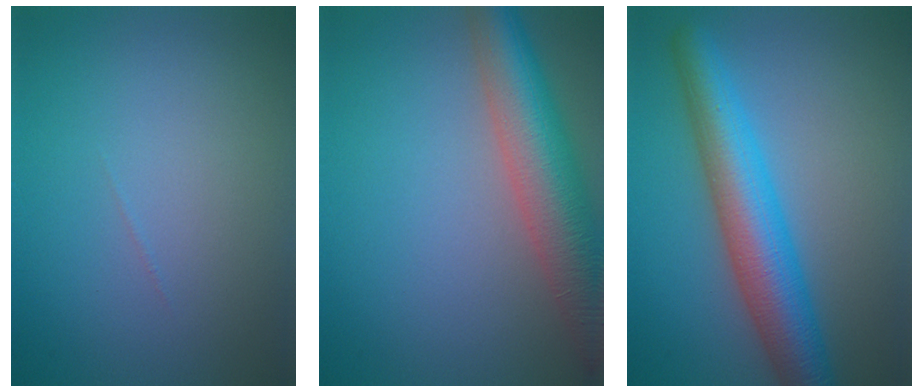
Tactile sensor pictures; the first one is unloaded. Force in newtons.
{"total": 8.4, "press": 8.4, "slide": 0.5}
{"total": 7.4, "press": 7.4, "slide": 0.1}